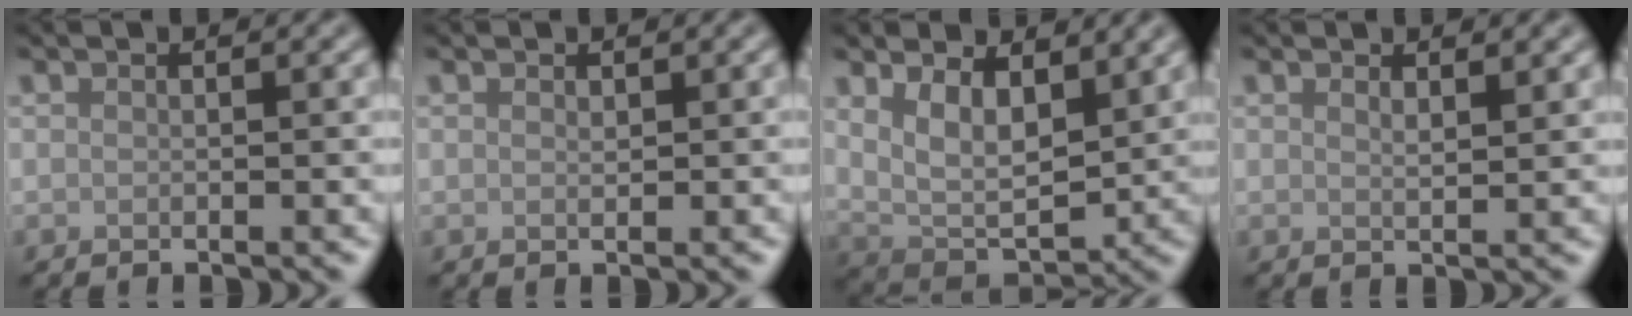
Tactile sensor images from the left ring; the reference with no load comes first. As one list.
[{"total": 0.5, "force": [0.4, 0.2, 0.3], "torque": [-0.003, -0.003, 0.007]}, {"total": 6.0, "force": [2.2, 3.2, 4.6], "torque": [-0.086, -0.011, 0.040]}, {"total": 1.3, "force": [1.1, 0.3, 0.8], "torque": [-0.011, -0.003, 0.019]}]